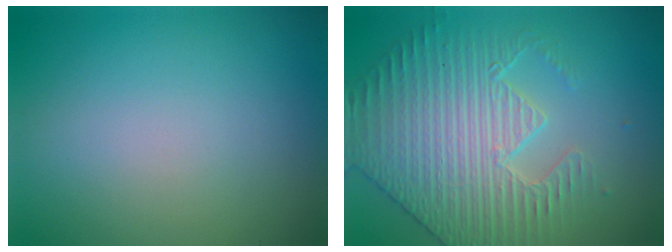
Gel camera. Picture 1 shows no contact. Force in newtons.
{"total": 4.4, "press": 4.4, "slide": 0.3}